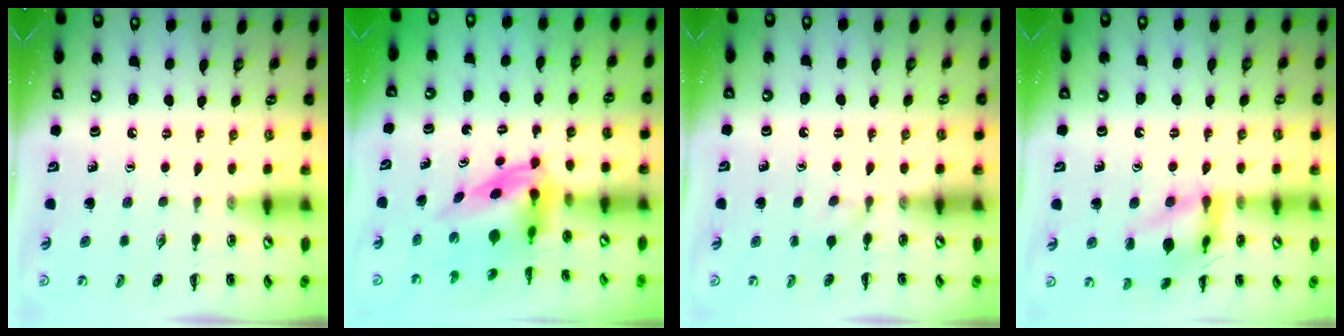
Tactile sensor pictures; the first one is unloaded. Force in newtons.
{"total": 3.8, "press": 3.7, "slide": 1.0}
{"total": 1.9, "press": 1.7, "slide": 0.9}
{"total": 12.8, "press": 12.8, "slide": 0.6}